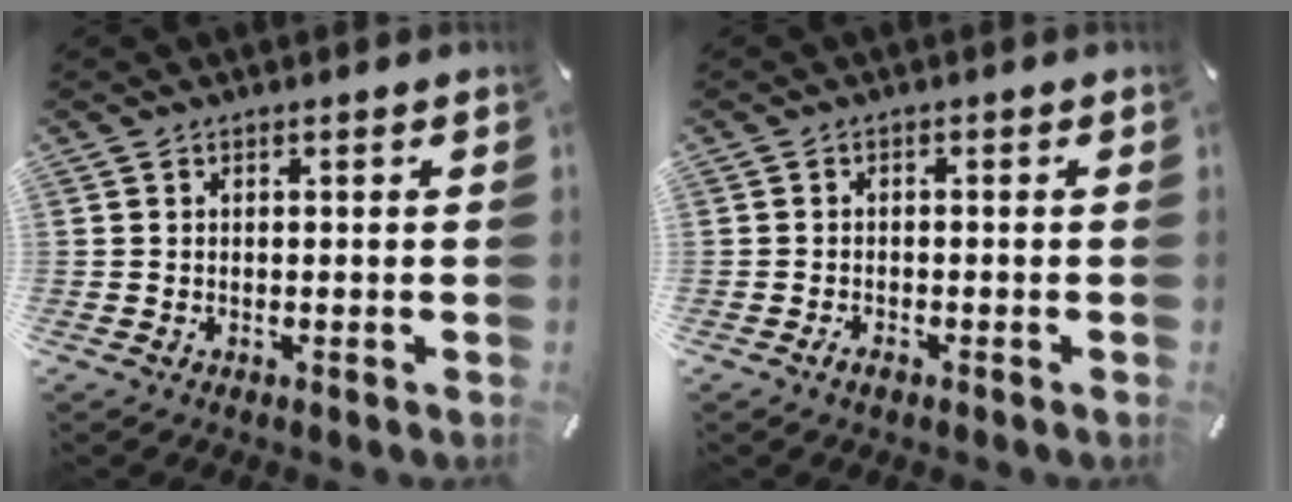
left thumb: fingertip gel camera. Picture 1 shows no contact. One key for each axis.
{"total": 1.6, "fx": -1.1, "fy": 0.7, "fz": 0.8, "tx": -0.017, "ty": 0.004, "tz": -0.022}